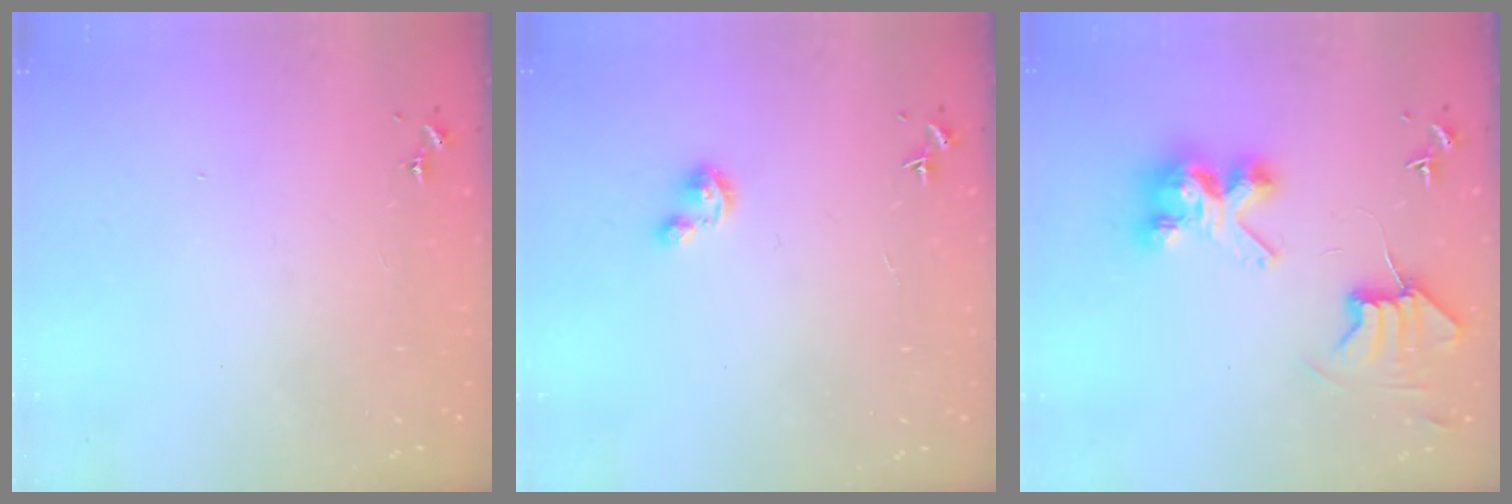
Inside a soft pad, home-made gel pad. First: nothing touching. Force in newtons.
{"total": 2.7, "press": 2.7, "slide": 0.3}
{"total": 9.5, "press": 9.5, "slide": 0.6}